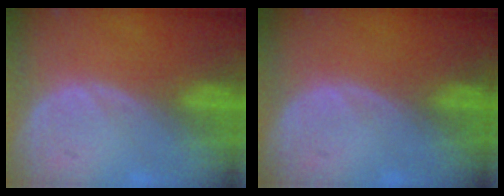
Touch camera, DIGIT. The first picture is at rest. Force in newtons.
{"total": 0.0}